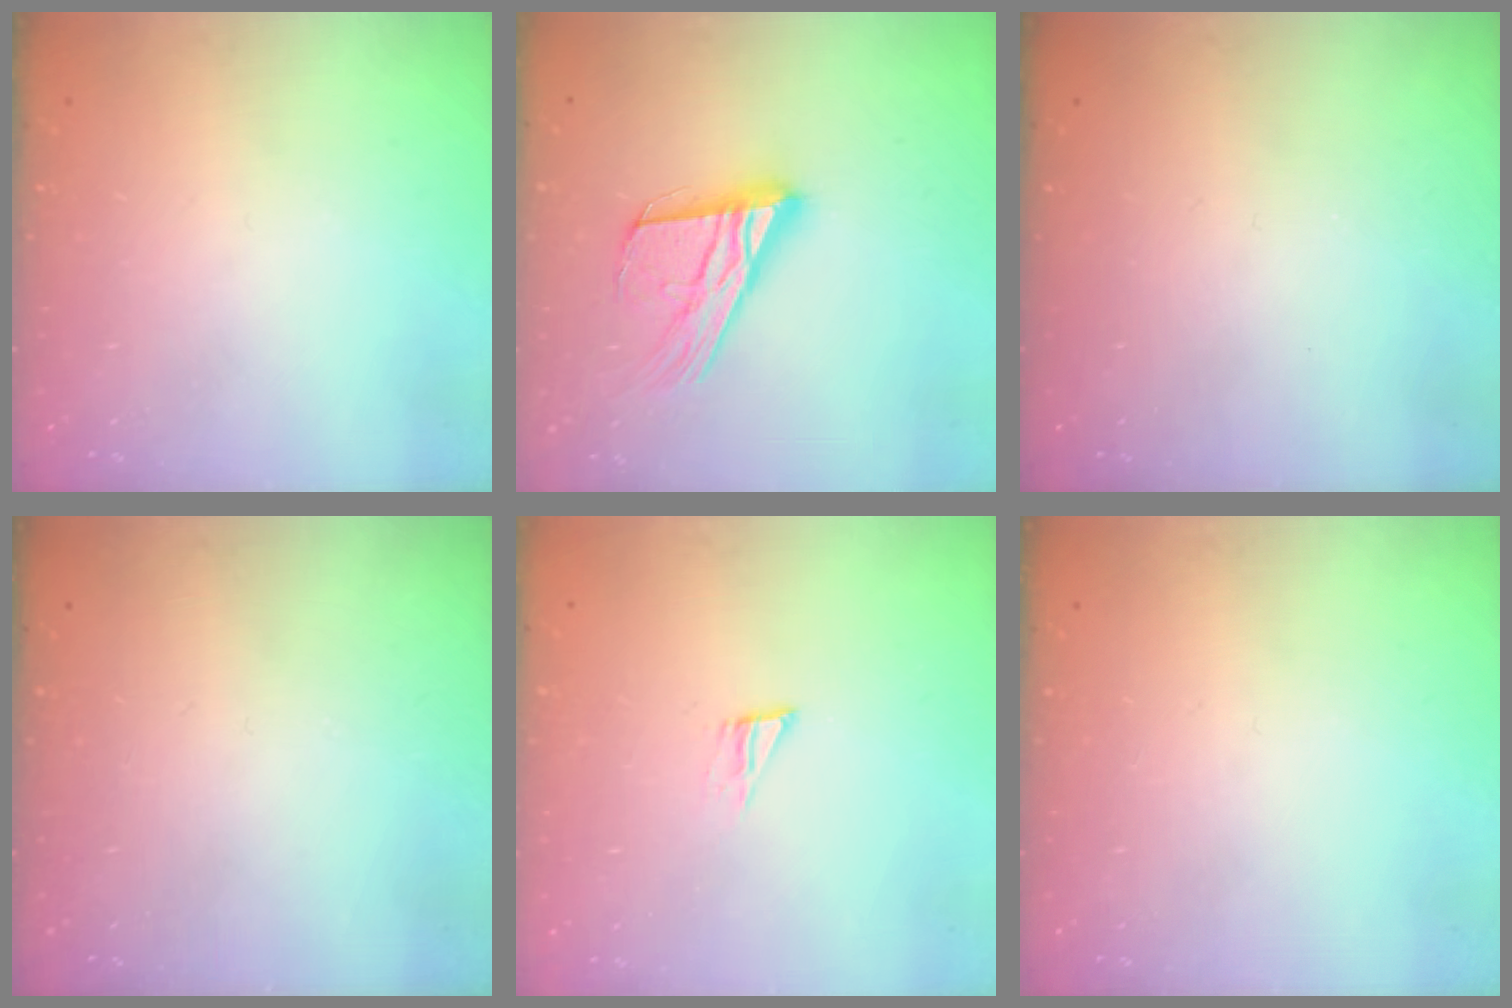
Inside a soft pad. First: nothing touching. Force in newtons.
{"total": 17.6, "press": 17.5, "slide": 1.7}
{"total": 0.0}
{"total": 0.0}
{"total": 4.3, "press": 4.3, "slide": 0.3}
{"total": 0.0}